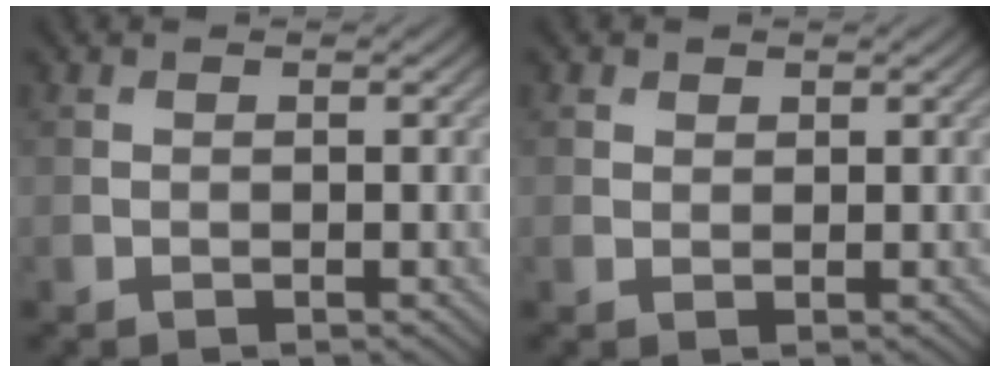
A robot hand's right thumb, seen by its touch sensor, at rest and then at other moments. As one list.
[{"total": 1.1, "force": [0.7, 0.7, 0.2], "torque": [-0.002, 0.001, 0.013]}]